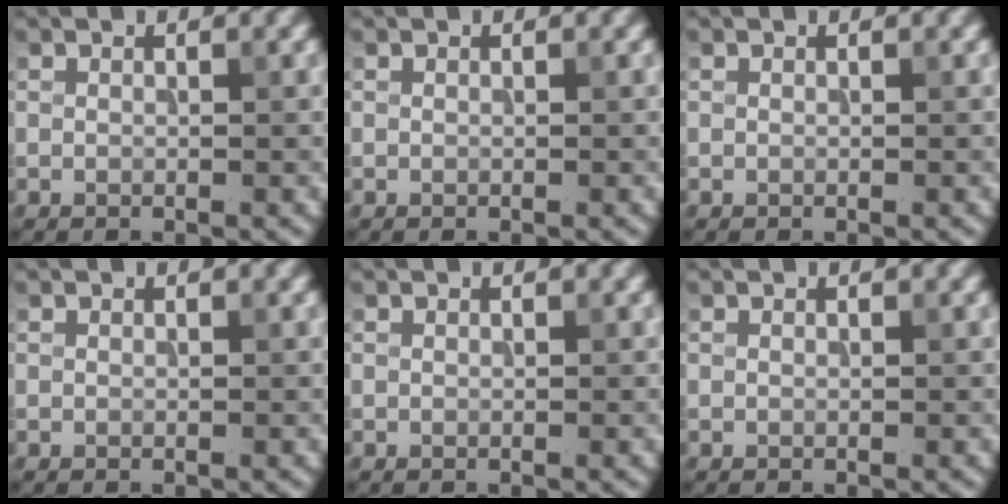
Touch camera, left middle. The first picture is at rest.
{"total": 0.0}
{"total": 0.0}
{"total": 0.0}
{"total": 0.0}
{"total": 0.0}